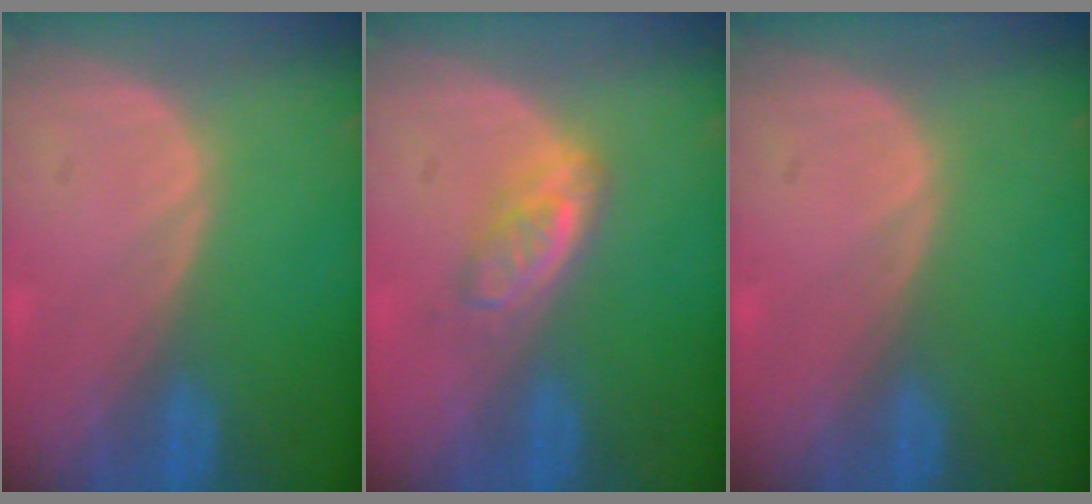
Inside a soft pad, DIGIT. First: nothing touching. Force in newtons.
{"total": 3.8, "press": 3.8, "slide": 0.2}
{"total": 0.0}